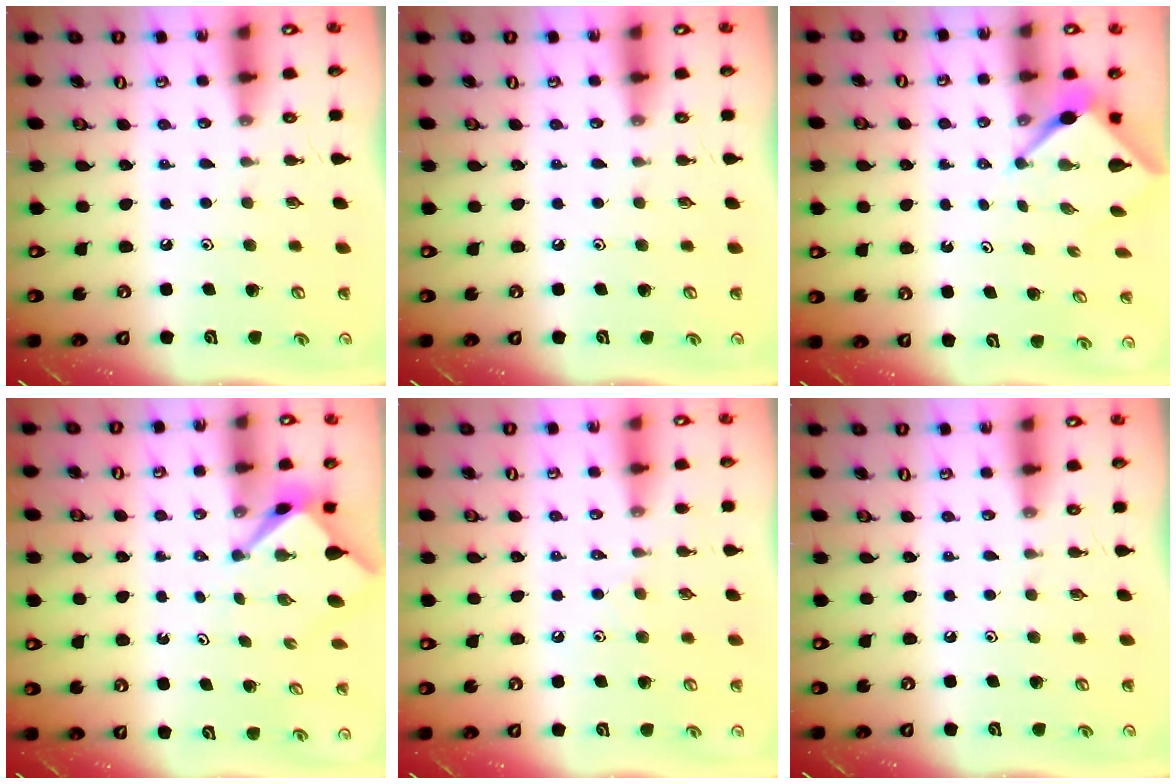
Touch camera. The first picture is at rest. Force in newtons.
{"total": 0.0}
{"total": 2.9, "press": 2.9, "slide": 0.2}
{"total": 2.7, "press": 2.7, "slide": 0.3}
{"total": 4.1, "press": 4.1, "slide": 0.6}
{"total": 0.0}